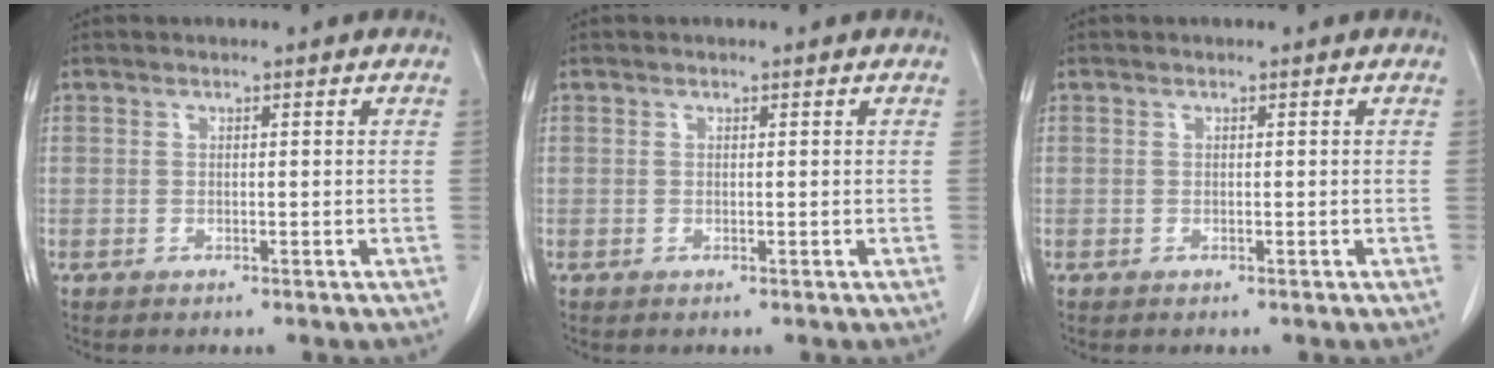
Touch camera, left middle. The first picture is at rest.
{"total": 0.0}
{"total": 0.0}